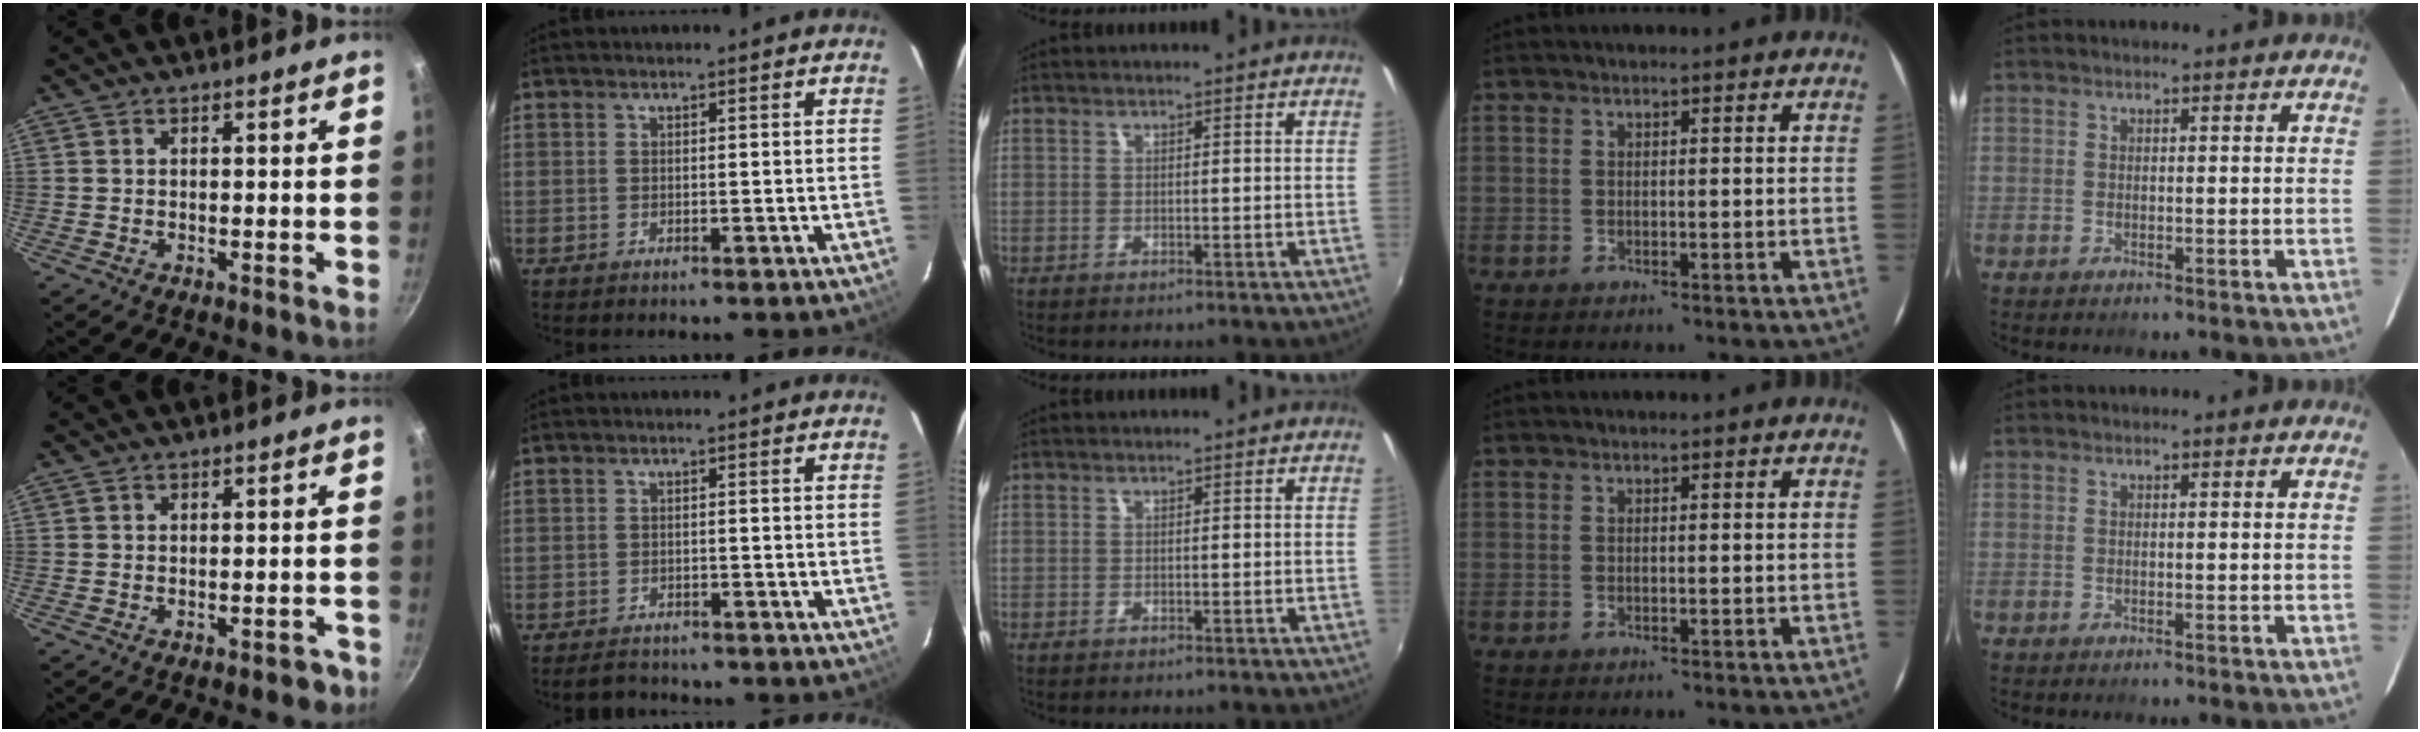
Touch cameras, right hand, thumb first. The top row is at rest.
{"thumb": {"total": 2.6, "force": [-1.8, 1.4, 1.3], "torque": [0.002, 0.033, -0.003]}, "index": {"total": 3.2, "force": [-2.9, 1.2, 0.3], "torque": [-0.010, 0.006, -0.043]}}